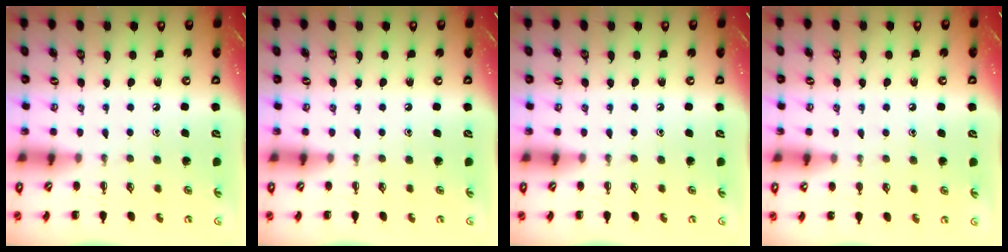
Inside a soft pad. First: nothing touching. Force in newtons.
{"total": 0.0}
{"total": 0.0}
{"total": 4.8, "press": 4.6, "slide": 1.3}